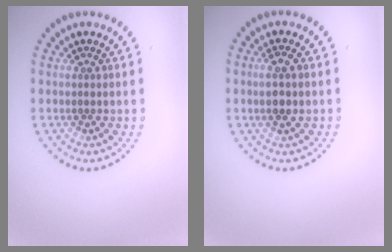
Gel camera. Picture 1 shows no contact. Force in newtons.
{"total": 2.0, "press": 1.9, "slide": 0.8}